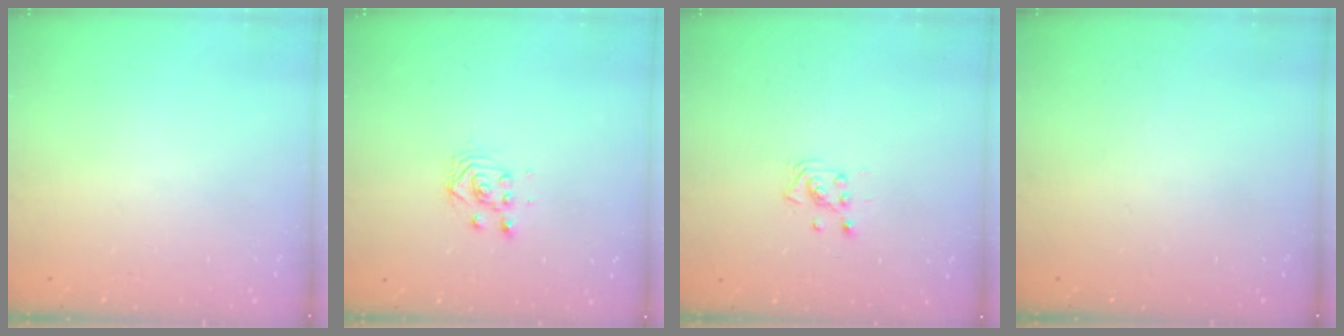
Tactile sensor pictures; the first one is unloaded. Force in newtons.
{"total": 3.0, "press": 3.0, "slide": 0.2}
{"total": 2.9, "press": 2.9, "slide": 0.3}
{"total": 0.0}